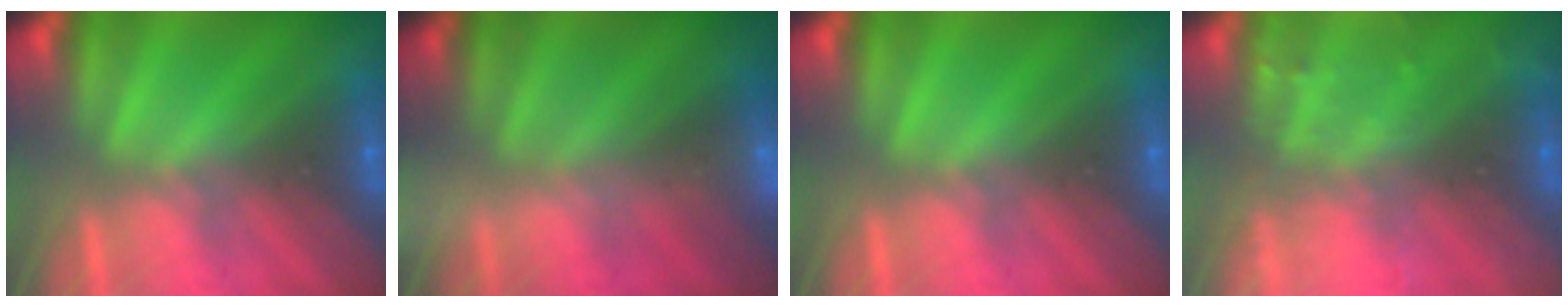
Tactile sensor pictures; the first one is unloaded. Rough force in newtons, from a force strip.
{"total": 2.2}
{"total": 0.0}
{"total": 8.6}